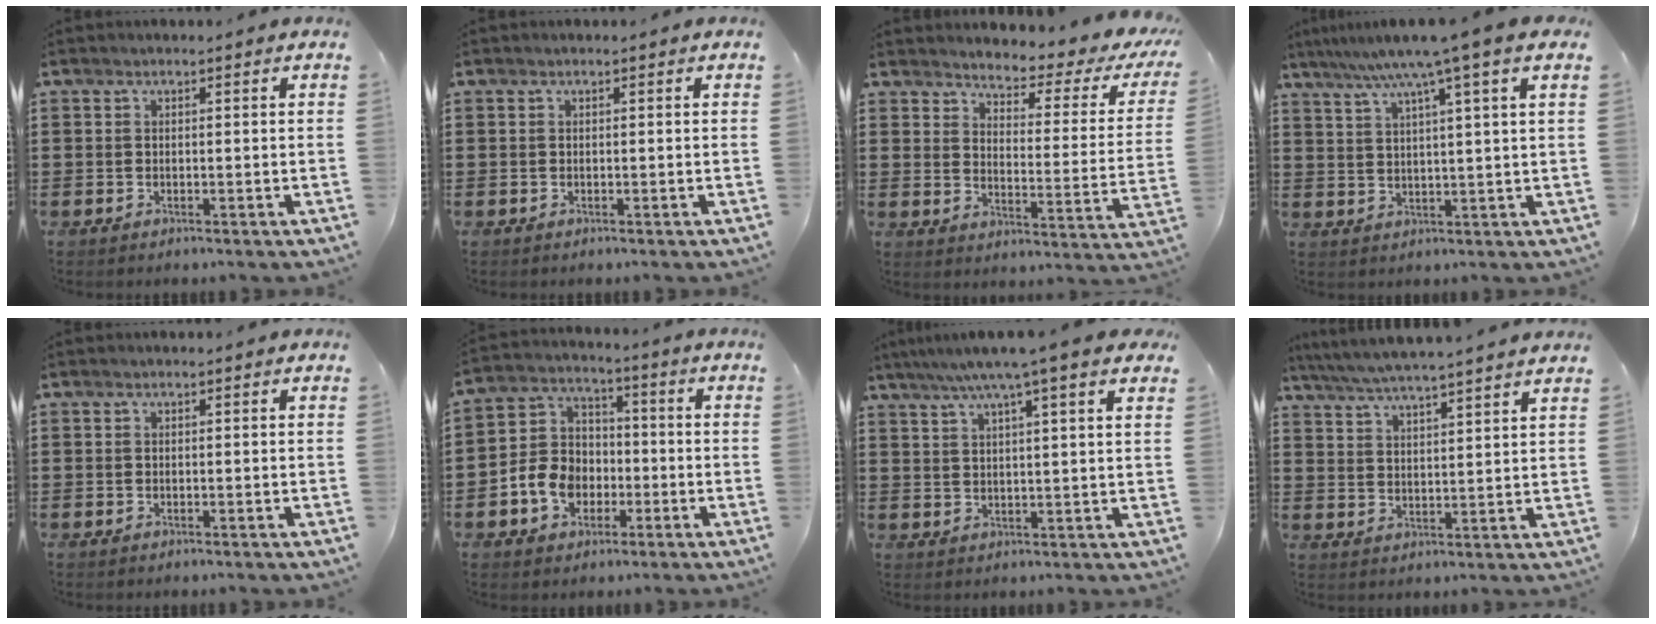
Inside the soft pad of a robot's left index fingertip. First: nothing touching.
{"total": 0.0}
{"total": 3.2, "force": [2.8, 0.4, 1.5], "torque": [-0.041, -0.029, 0.037]}
{"total": 7.3, "force": [4.8, -0.7, 5.5], "torque": [-0.121, -0.014, 0.075]}
{"total": 0.0}
{"total": 8.0, "force": [-2.9, 6.6, 3.5], "torque": [-0.098, 0.020, -0.058]}
{"total": 6.4, "force": [4.6, -0.1, 4.4], "torque": [-0.099, -0.011, 0.076]}
{"total": 5.0, "force": [4.8, -0.6, 1.4], "torque": [-0.046, -0.027, 0.083]}